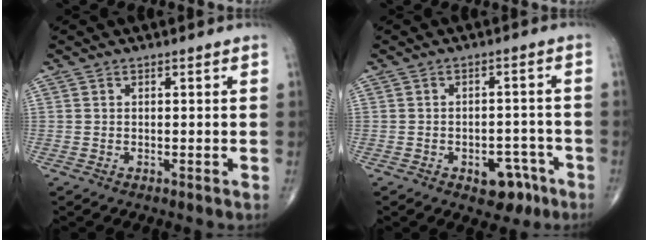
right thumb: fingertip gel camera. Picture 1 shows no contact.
{"total": 6.3, "force": [-3.4, 3.9, 3.7], "torque": [-0.013, 0.029, -0.041]}